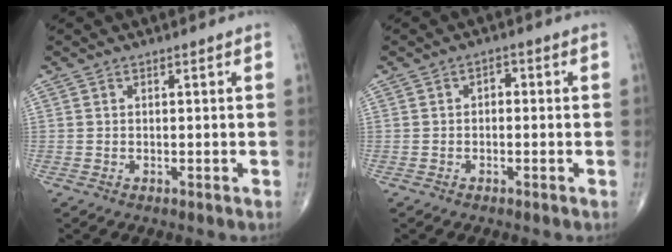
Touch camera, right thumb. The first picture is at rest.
{"total": 1.7, "force": [-0.1, 1.2, 1.2], "torque": [-0.004, 0.007, -0.010]}